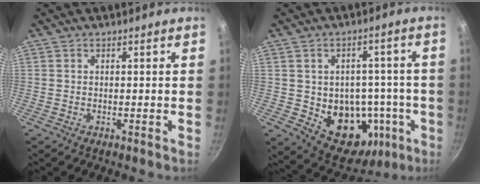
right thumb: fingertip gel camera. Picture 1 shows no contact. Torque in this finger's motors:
{"motor_torque": [-0.50, 1.03, 0.46, 0.66, 0.01]}